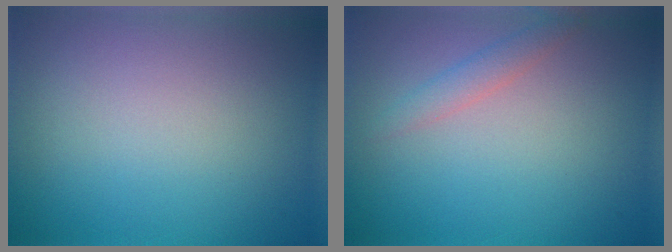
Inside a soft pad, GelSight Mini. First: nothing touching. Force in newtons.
{"total": 1.5, "press": 1.4, "slide": 0.0}